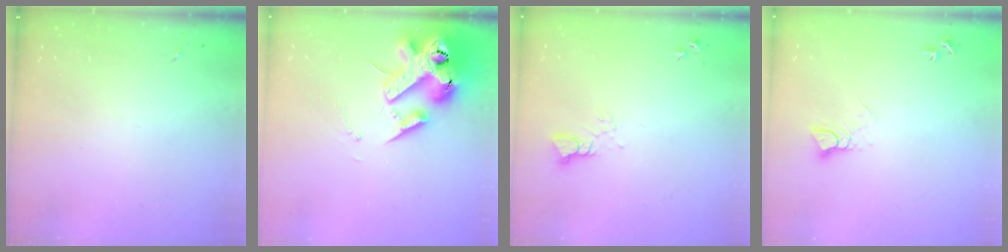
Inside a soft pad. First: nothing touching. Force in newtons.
{"total": 18.8, "press": 18.6, "slide": 2.9}
{"total": 3.3, "press": 3.3, "slide": 0.3}
{"total": 4.7, "press": 4.7, "slide": 0.2}